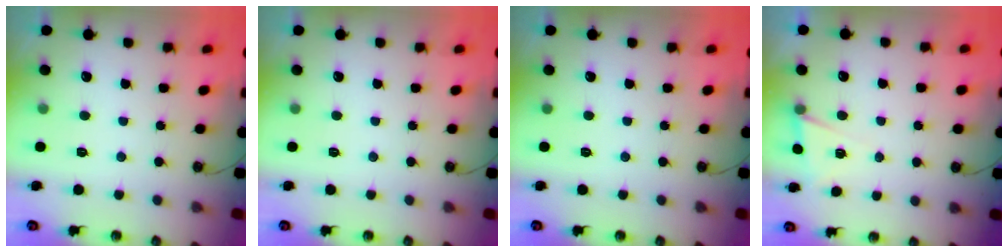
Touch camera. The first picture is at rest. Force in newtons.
{"total": 0.0}
{"total": 0.0}
{"total": 3.0, "press": 2.7, "slide": 1.2}